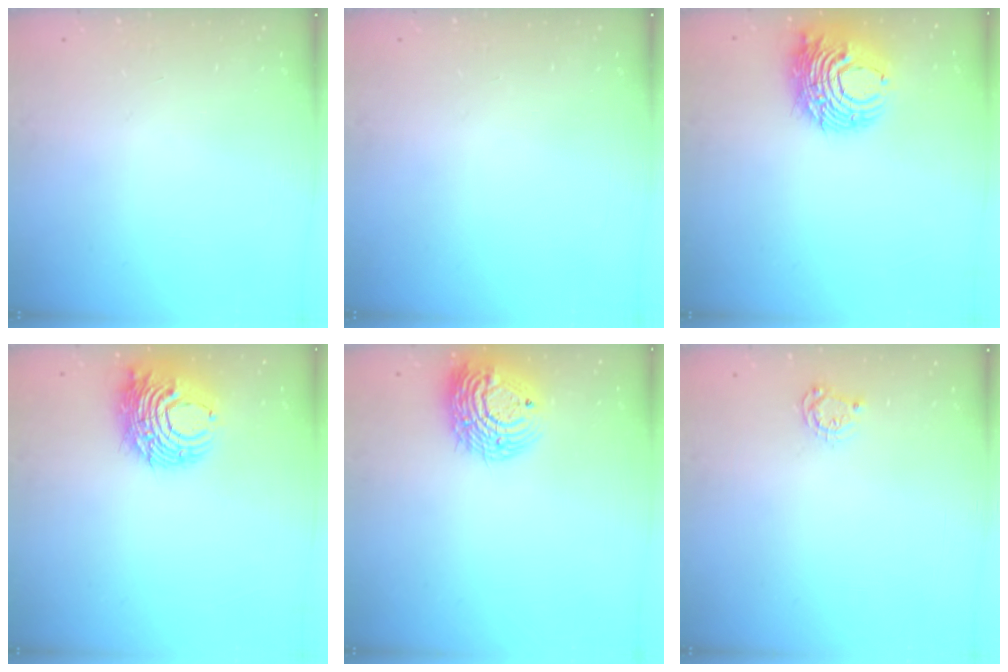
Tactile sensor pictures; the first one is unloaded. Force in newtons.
{"total": 0.0}
{"total": 12.2, "press": 12.1, "slide": 1.3}
{"total": 12.2, "press": 12.1, "slide": 1.3}
{"total": 14.1, "press": 13.9, "slide": 1.9}
{"total": 3.9, "press": 3.9, "slide": 0.5}